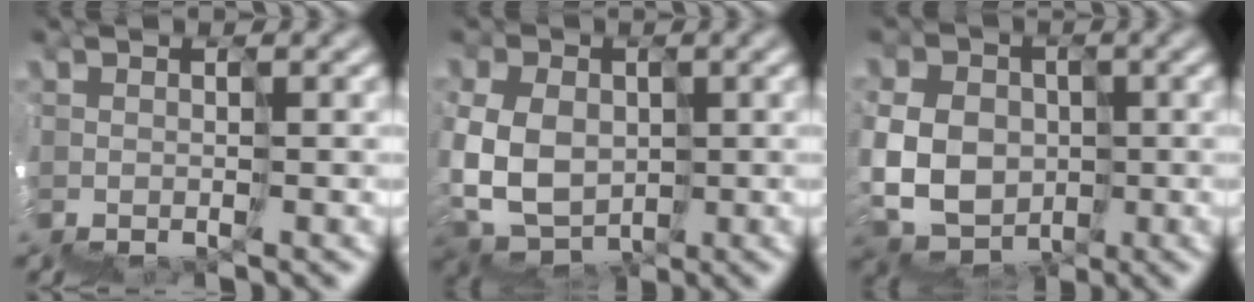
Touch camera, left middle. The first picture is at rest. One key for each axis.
{"total": 4.3, "fx": 0.0, "fy": 3.9, "fz": 1.8, "tx": -0.026, "ty": 0.010, "tz": 0.005}
{"total": 5.2, "fx": -0.3, "fy": 4.9, "fz": 1.6, "tx": 0.005, "ty": 0.017, "tz": -0.017}